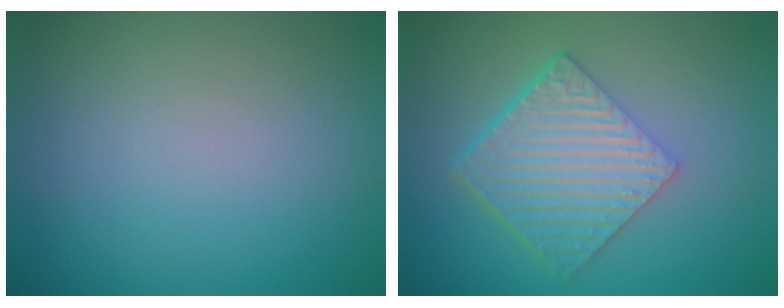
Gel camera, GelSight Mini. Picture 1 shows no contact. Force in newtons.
{"total": 6.3, "press": 4.3, "slide": 4.6}